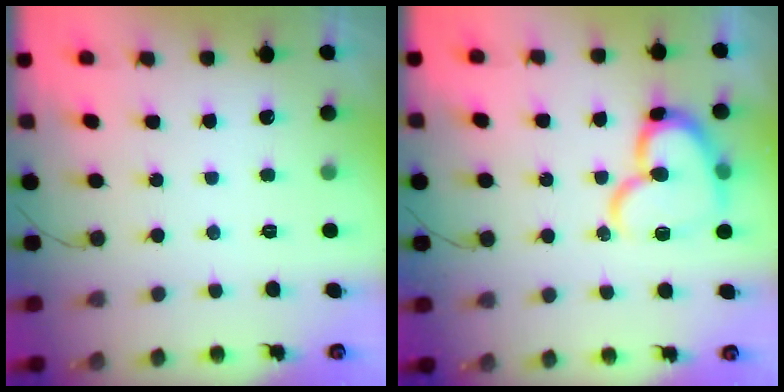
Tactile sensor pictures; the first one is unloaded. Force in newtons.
{"total": 16.1, "press": 16.1, "slide": 1.5}